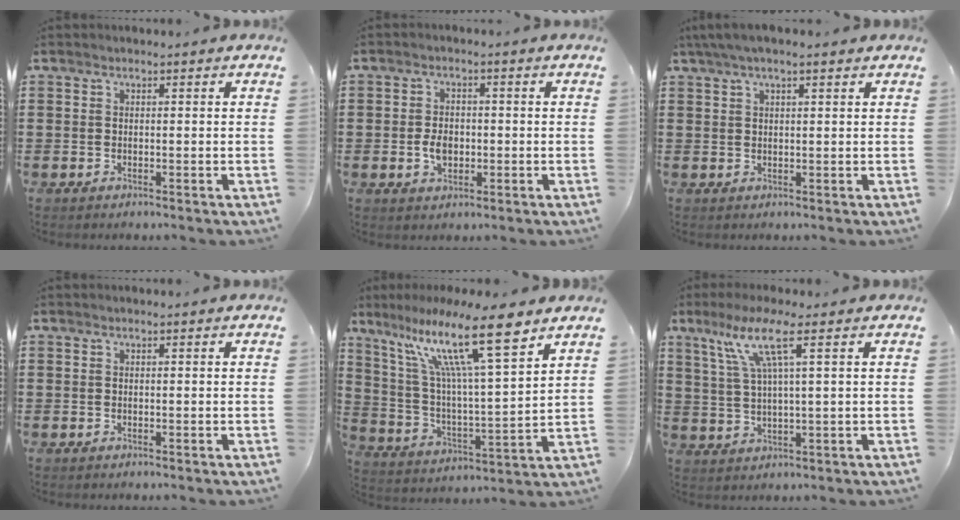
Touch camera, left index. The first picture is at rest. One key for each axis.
{"total": 3.6, "fx": -0.5, "fy": 2.4, "fz": 2.7, "tx": -0.052, "ty": 0.003, "tz": -0.010}
{"total": 2.9, "fx": 1.7, "fy": 0.5, "fz": 2.3, "tx": -0.046, "ty": 0.005, "tz": 0.031}
{"total": 0.0}
{"total": 15.2, "fx": 10.0, "fy": 2.0, "fz": 11.3, "tx": -0.234, "ty": -0.040, "tz": 0.163}
{"total": 7.6, "fx": 3.3, "fy": 0.5, "fz": 6.8, "tx": -0.141, "ty": 0.001, "tz": 0.056}